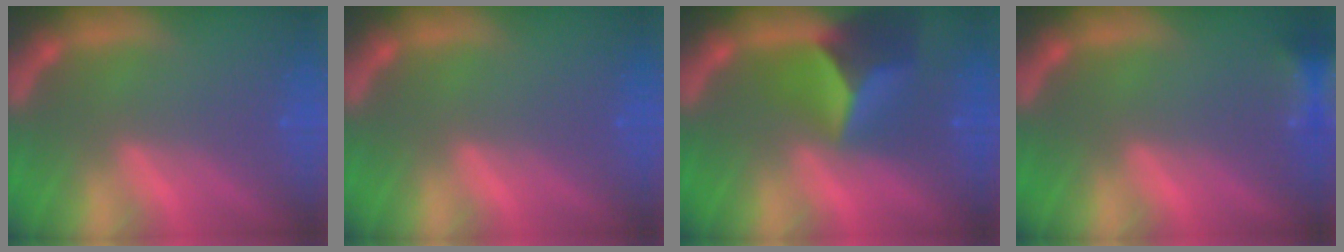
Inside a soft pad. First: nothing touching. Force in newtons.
{"total": 0.0}
{"total": 7.4}
{"total": 4.4}